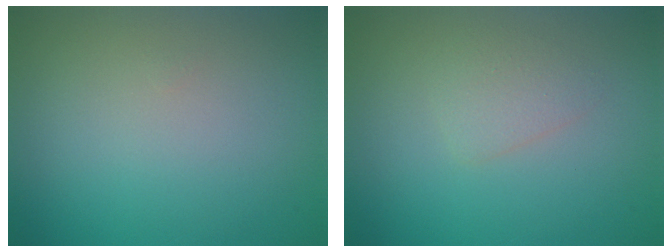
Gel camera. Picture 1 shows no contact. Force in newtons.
{"total": 1.5, "press": 1.5, "slide": 0.1}